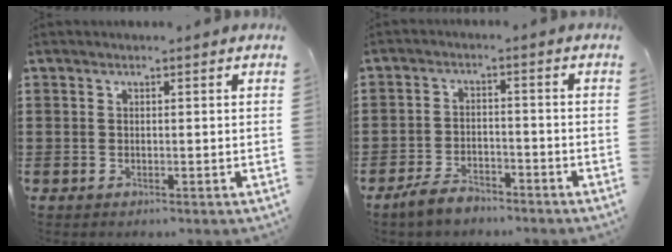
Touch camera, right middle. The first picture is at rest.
{"total": 3.7, "force": [-3.2, 1.2, 1.4], "torque": [-0.031, 0.009, -0.064]}